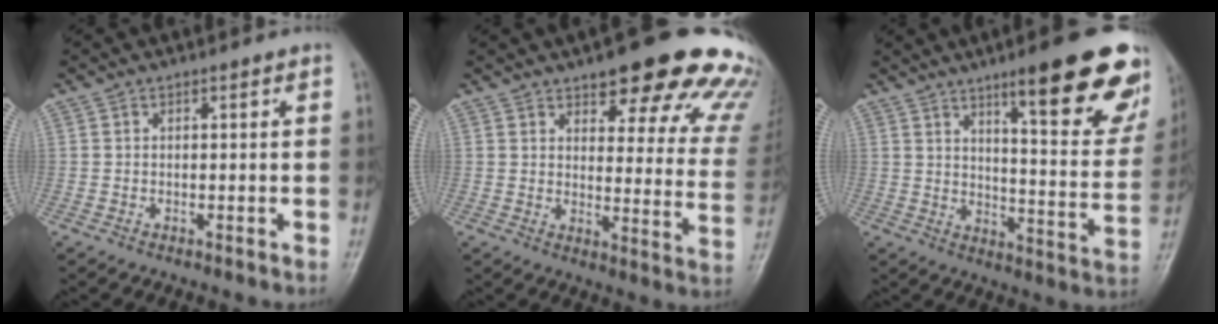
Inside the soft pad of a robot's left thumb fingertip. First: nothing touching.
{"total": 23.1, "force": [17.2, 7.7, 13.5], "torque": [-0.118, -0.076, 0.193]}
{"total": 22.4, "force": [13.4, 4.9, 17.2], "torque": [-0.192, -0.064, 0.185]}